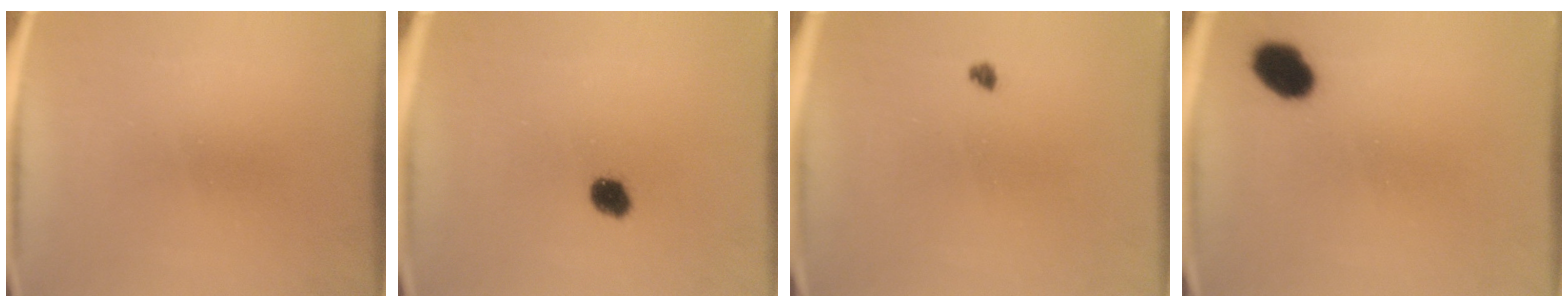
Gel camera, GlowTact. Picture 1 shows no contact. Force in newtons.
{"total": 4.0}
{"total": 1.0}
{"total": 7.0}